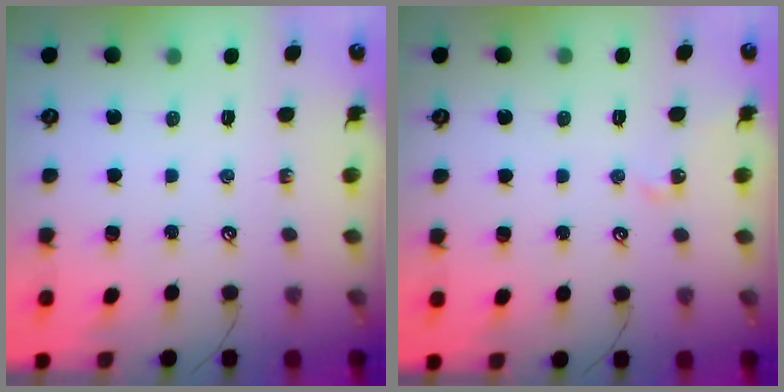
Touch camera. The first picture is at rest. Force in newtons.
{"total": 4.3, "press": 4.3, "slide": 0.7}